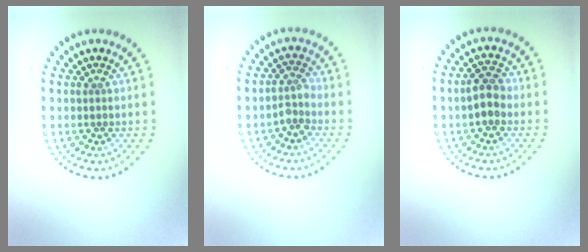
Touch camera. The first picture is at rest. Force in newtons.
{"total": 1.8, "press": 1.3, "slide": 1.2}
{"total": 2.5, "press": 2.5, "slide": 0.5}